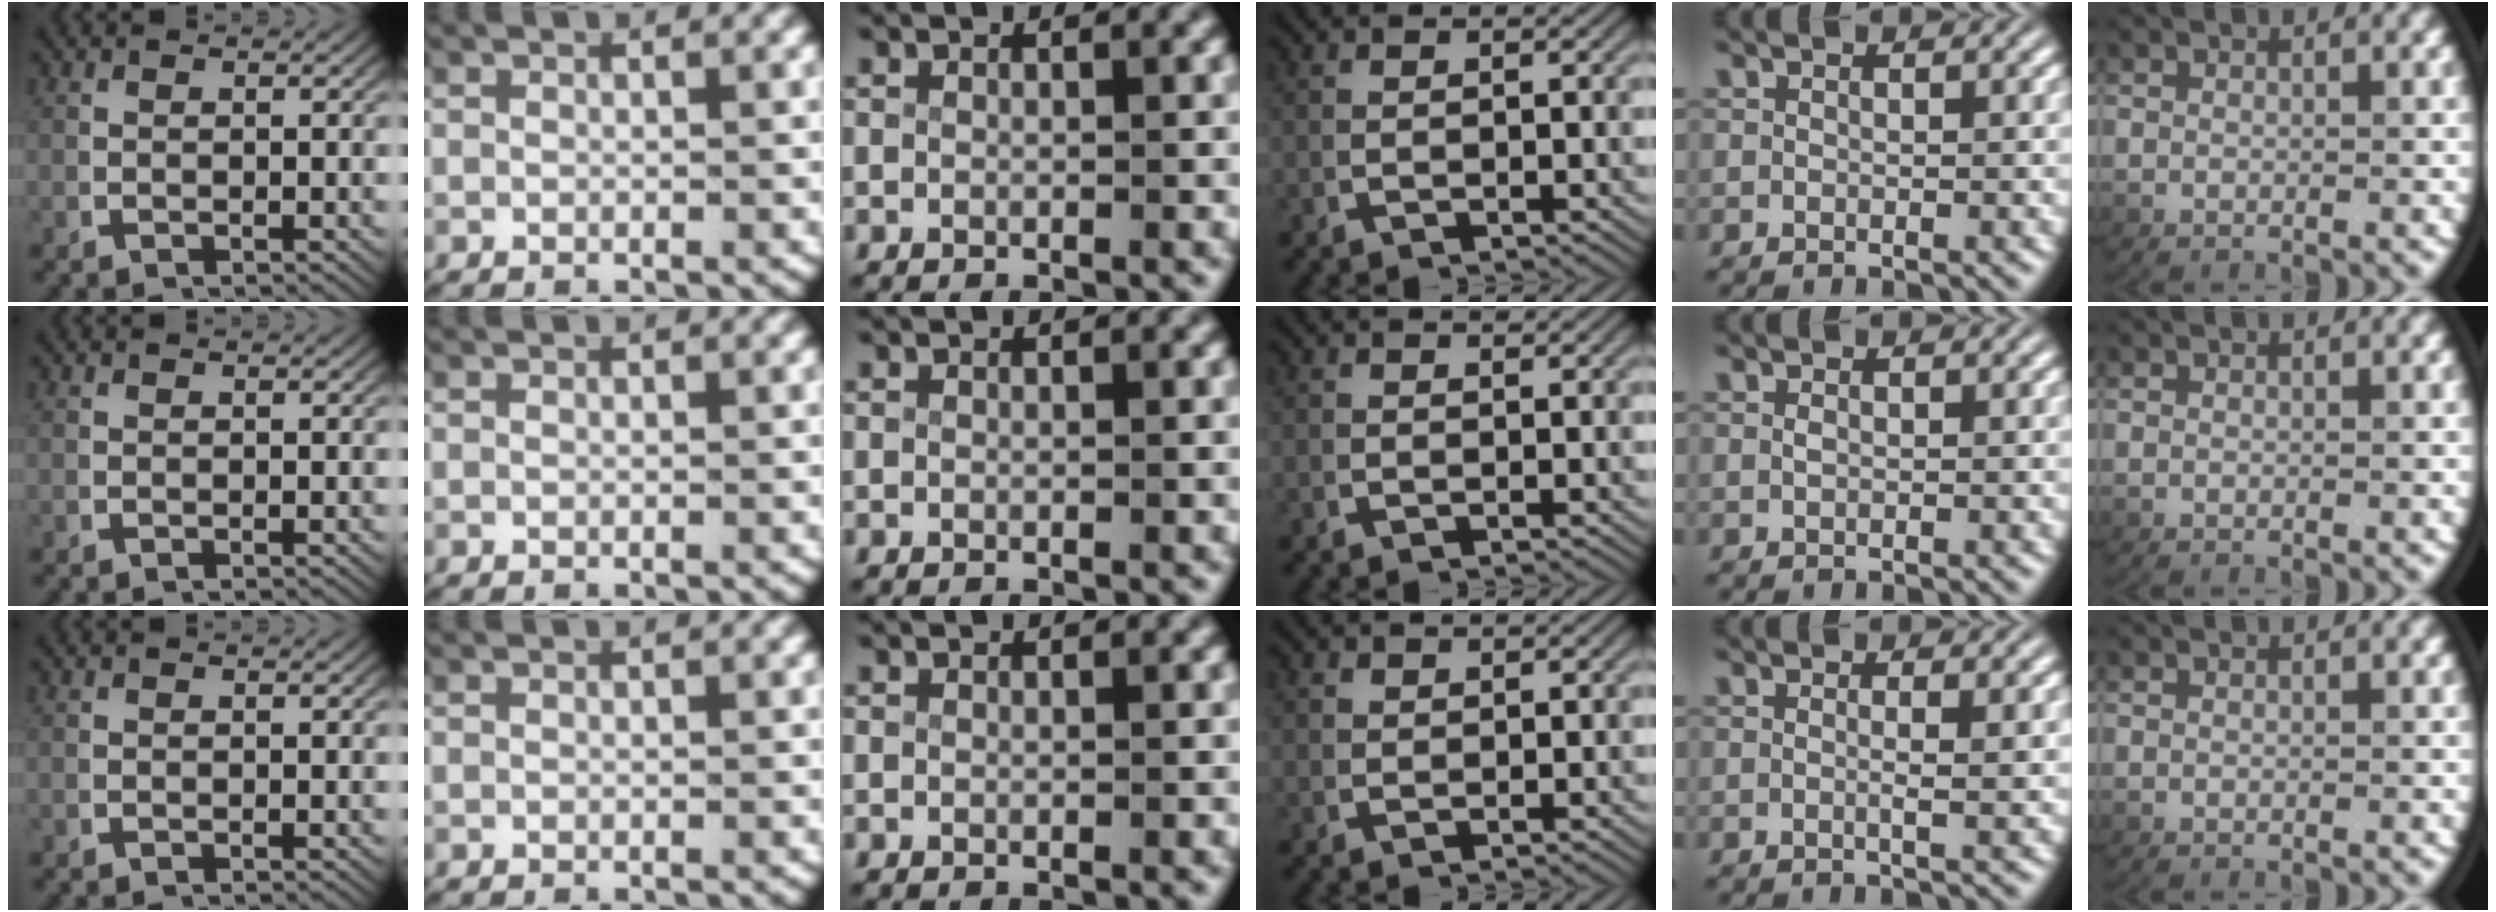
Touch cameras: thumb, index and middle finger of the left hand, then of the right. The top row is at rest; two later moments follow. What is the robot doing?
{"motion": "lift_and_place", "object": "key"}